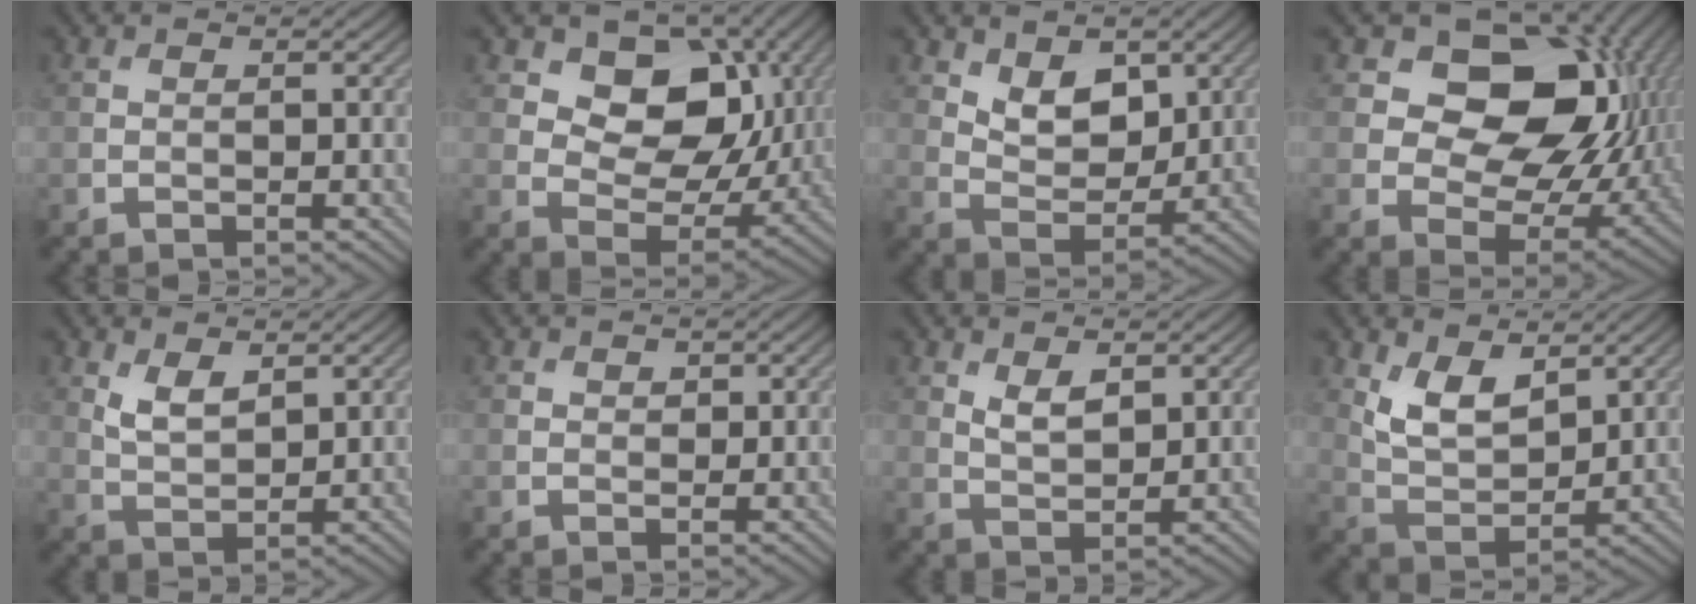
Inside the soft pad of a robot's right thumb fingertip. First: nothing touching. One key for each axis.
{"total": 10.9, "fx": 3.7, "fy": 7.8, "fz": 6.6, "tx": -0.109, "ty": -0.009, "tz": 0.053}
{"total": 6.1, "fx": 3.1, "fy": 3.7, "fz": 3.8, "tx": -0.076, "ty": -0.018, "tz": 0.049}
{"total": 15.8, "fx": 4.3, "fy": 11.2, "fz": 10.3, "tx": -0.159, "ty": 0.004, "tz": 0.076}
{"total": 3.5, "fx": 1.9, "fy": 1.7, "fz": 2.3, "tx": -0.055, "ty": -0.007, "tz": 0.044}
{"total": 1.0, "fx": 0.6, "fy": 0.8, "fz": 0.3, "tx": -0.003, "ty": -0.004, "tz": 0.010}
{"total": 3.1, "fx": 1.6, "fy": 1.5, "fz": 2.1, "tx": -0.047, "ty": -0.006, "tz": 0.037}
{"total": 6.5, "fx": 3.5, "fy": 3.3, "fz": 4.4, "tx": -0.097, "ty": -0.014, "tz": 0.068}